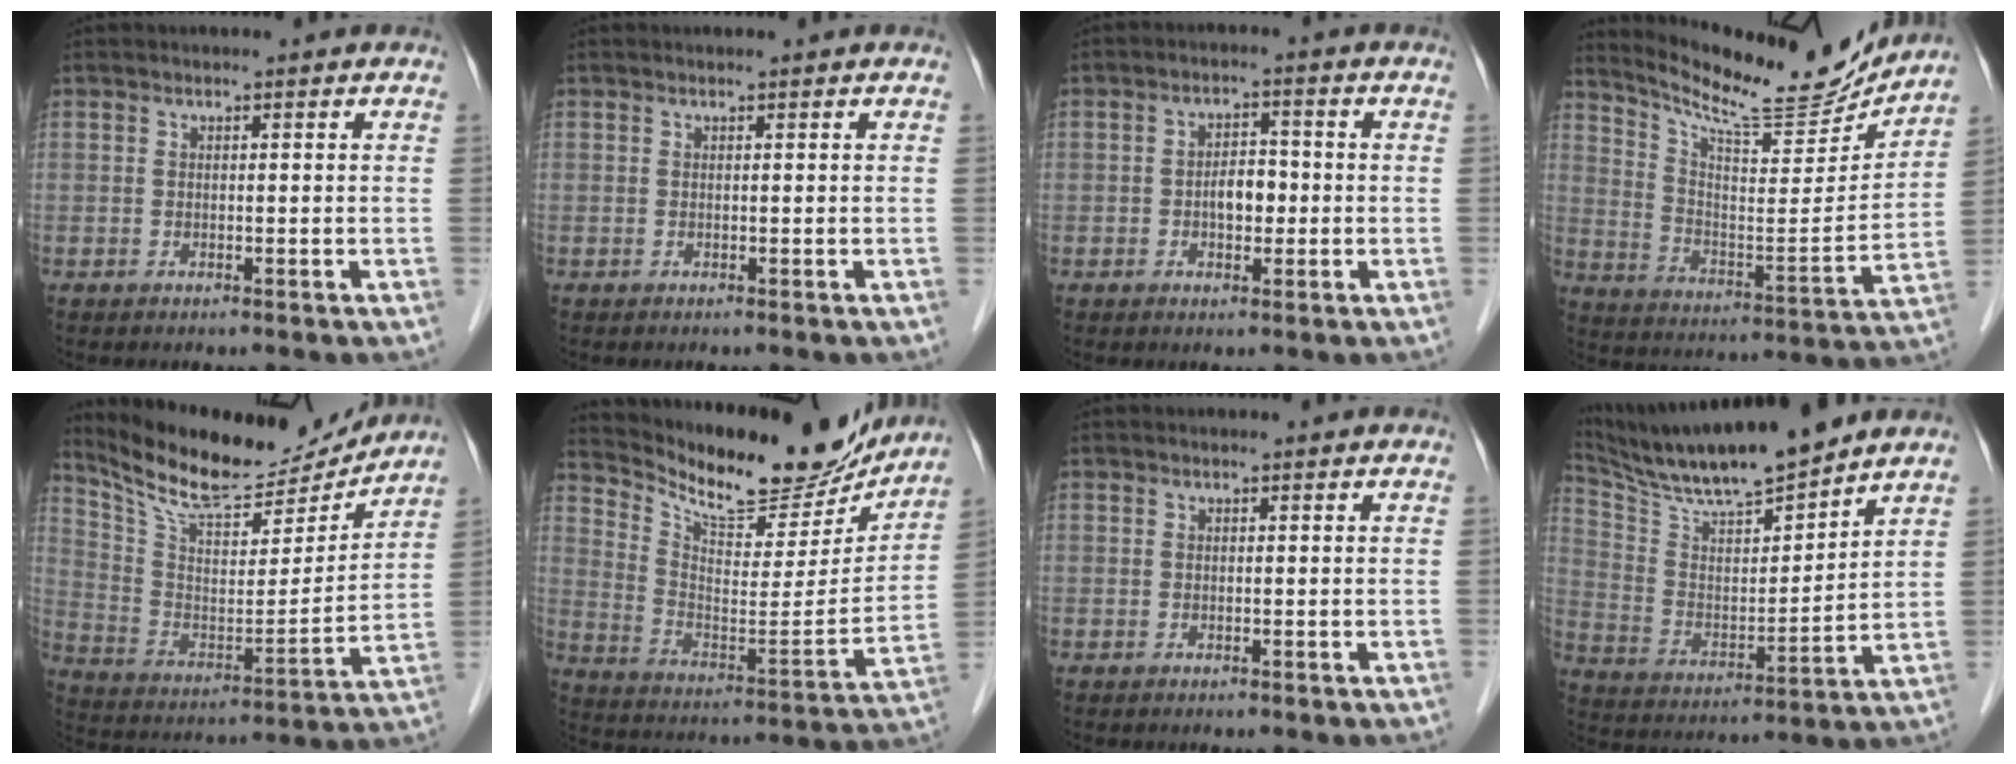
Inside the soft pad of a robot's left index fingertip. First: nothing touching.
{"total": 0.0}
{"total": 3.7, "force": [-0.7, 2.1, 3.0], "torque": [-0.052, 0.009, -0.011]}
{"total": 17.8, "force": [16.8, 1.8, 5.8], "torque": [-0.111, -0.044, 0.255]}
{"total": 17.3, "force": [16.2, 3.3, 5.3], "torque": [-0.106, -0.019, 0.266]}
{"total": 20.1, "force": [18.4, 4.6, 6.8], "torque": [-0.126, -0.032, 0.279]}
{"total": 0.0}
{"total": 16.1, "force": [14.4, 0.9, 7.2], "torque": [-0.143, 0.003, 0.262]}